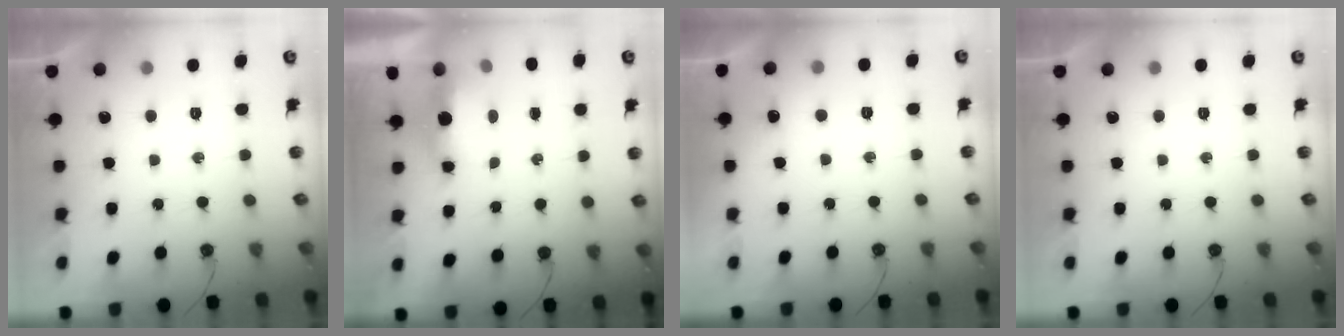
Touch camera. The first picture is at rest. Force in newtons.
{"total": 14.0, "press": 7.0, "slide": 12.1}
{"total": 3.8, "press": 3.7, "slide": 0.8}
{"total": 0.0}